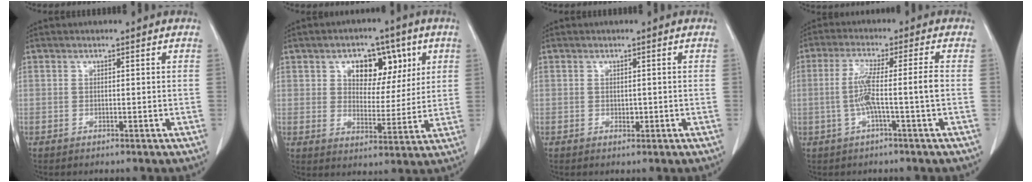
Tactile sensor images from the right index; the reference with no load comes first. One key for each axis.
{"total": 9.5, "fx": 3.9, "fy": 5.9, "fz": 6.3, "tx": -0.084, "ty": 0.021, "tz": 0.065}
{"total": 0.8, "fx": -0.1, "fy": 0.6, "fz": 0.5, "tx": -0.007, "ty": 0.000, "tz": -0.001}
{"total": 6.6, "fx": -1.2, "fy": -0.7, "fz": 6.5, "tx": -0.129, "ty": 0.012, "tz": -0.019}